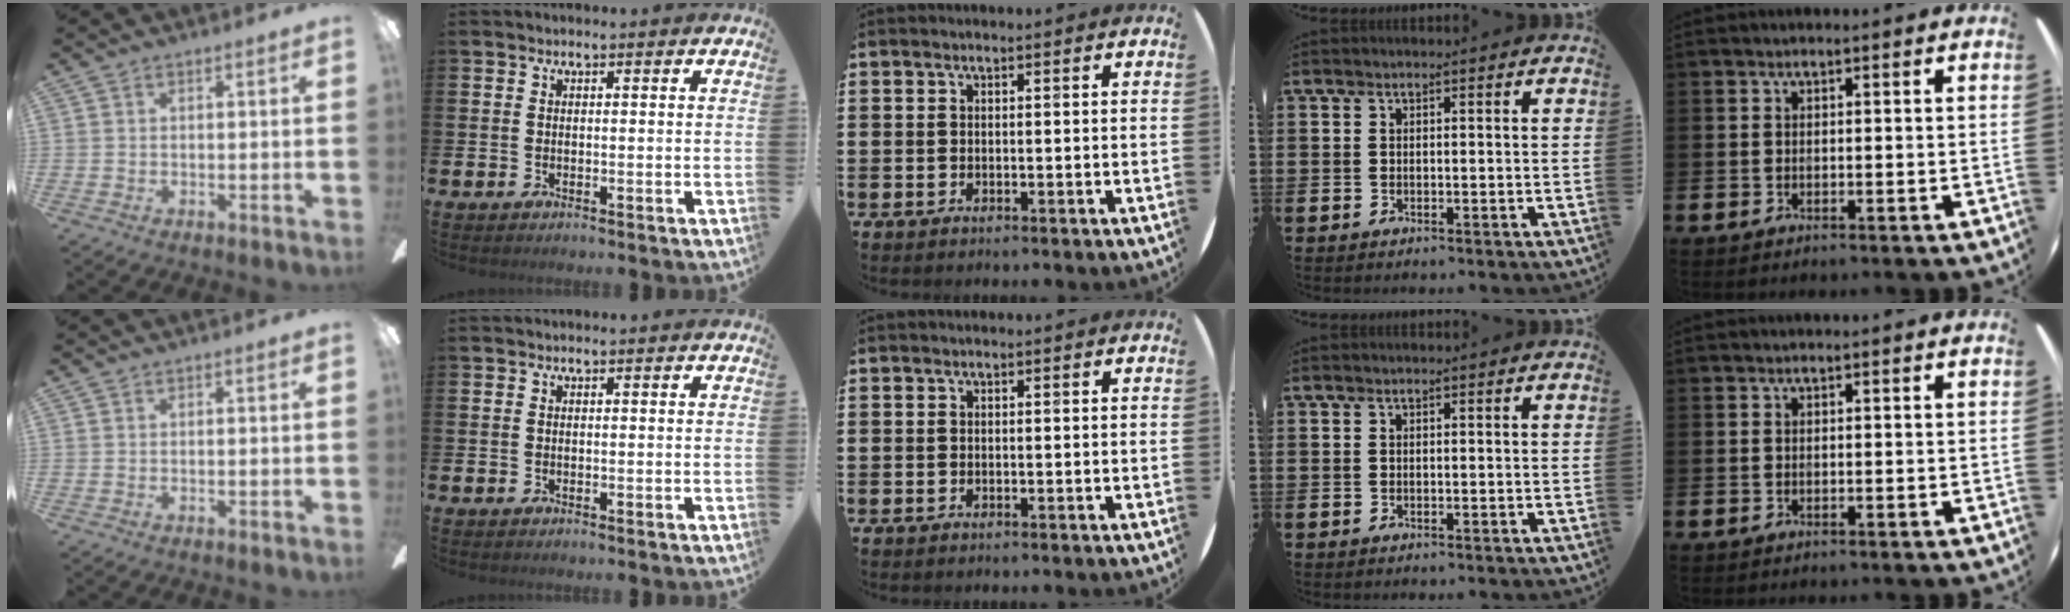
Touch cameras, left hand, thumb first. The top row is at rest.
{}